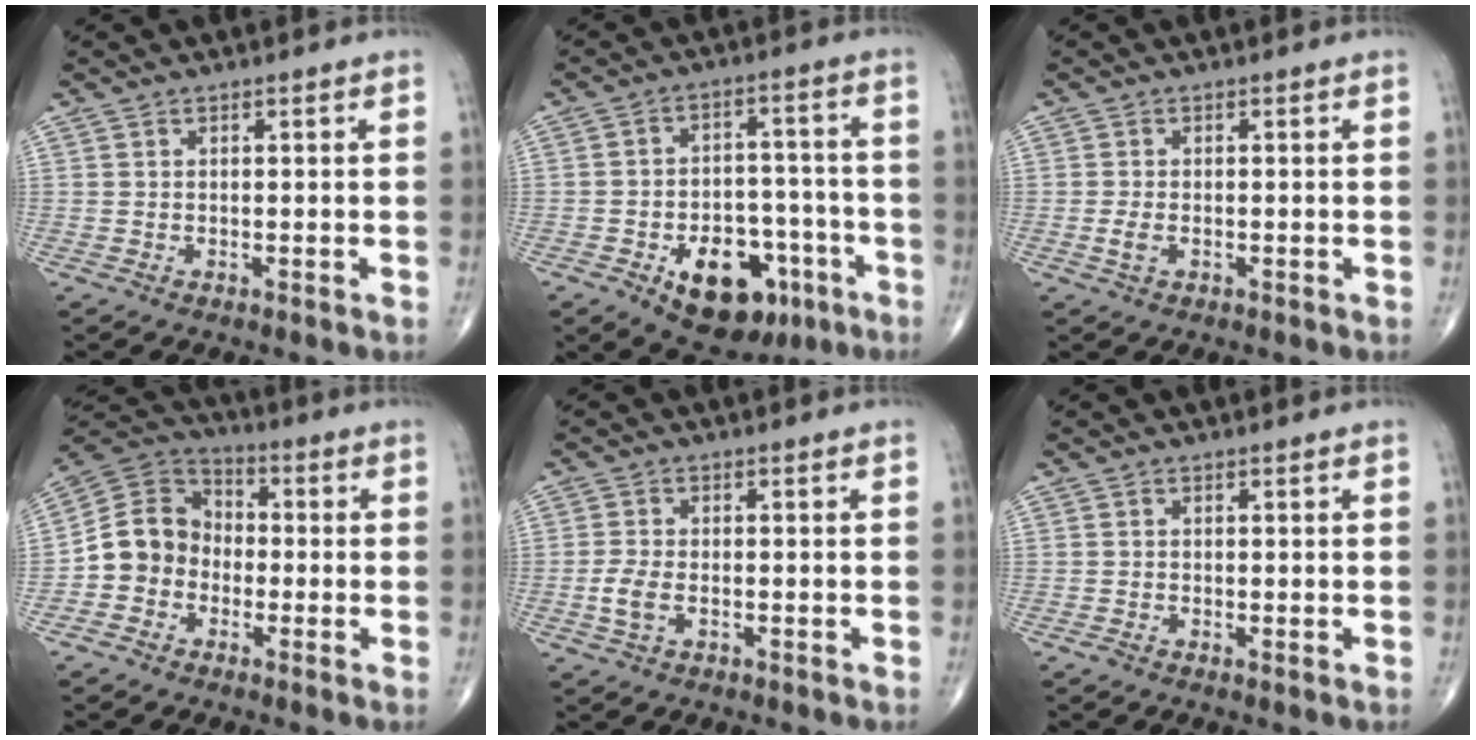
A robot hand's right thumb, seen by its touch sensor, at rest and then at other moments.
{"total": 15.6, "force": [-7.2, 9.7, 9.9], "torque": [-0.105, 0.044, -0.095]}
{"total": 1.9, "force": [-0.5, 1.1, 1.5], "torque": [-0.036, 0.000, -0.011]}
{"total": 10.1, "force": [-2.5, 8.8, 4.3], "torque": [-0.058, 0.044, -0.062]}
{"total": 3.7, "force": [-1.0, 2.0, 2.9], "torque": [-0.070, 0.005, -0.020]}
{"total": 0.9, "force": [-0.4, 0.3, 0.7], "torque": [-0.018, -0.003, -0.012]}